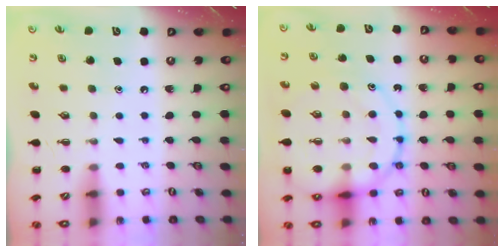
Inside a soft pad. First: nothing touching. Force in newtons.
{"total": 18.6, "press": 18.4, "slide": 2.8}